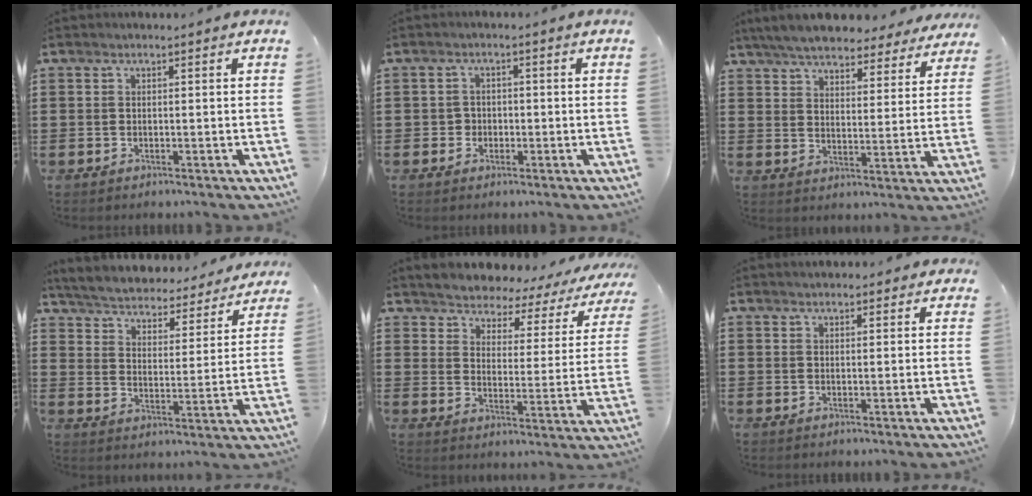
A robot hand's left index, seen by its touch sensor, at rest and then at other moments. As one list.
[{"total": 2.0, "force": [-0.6, 1.9, 0.5], "torque": [-0.015, 0.004, -0.015]}, {"total": 6.5, "force": [6.2, 0.7, 1.7], "torque": [-0.062, -0.027, 0.112]}, {"total": 4.0, "force": [3.9, -0.1, 0.4], "torque": [-0.032, -0.036, 0.058]}, {"total": 3.2, "force": [3.2, 0.4, -0.1], "torque": [-0.024, -0.033, 0.045]}, {"total": 1.8, "force": [1.7, 0.6, 0.2], "torque": [-0.008, 0.005, 0.033]}]